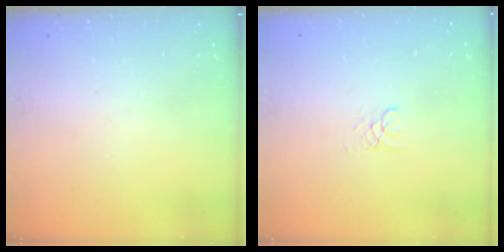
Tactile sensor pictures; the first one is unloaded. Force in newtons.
{"total": 1.0, "press": 1.0, "slide": 0.1}